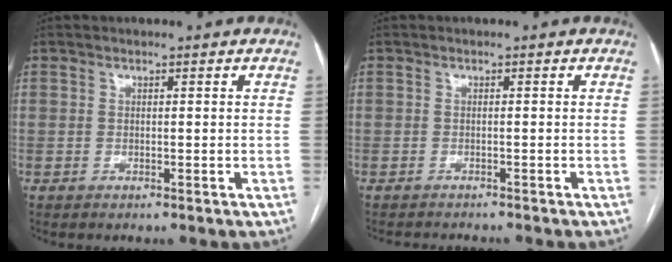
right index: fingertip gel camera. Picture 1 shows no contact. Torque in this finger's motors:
{"motor_torque": [-0.54, -0.42, -0.08, 0.00]}